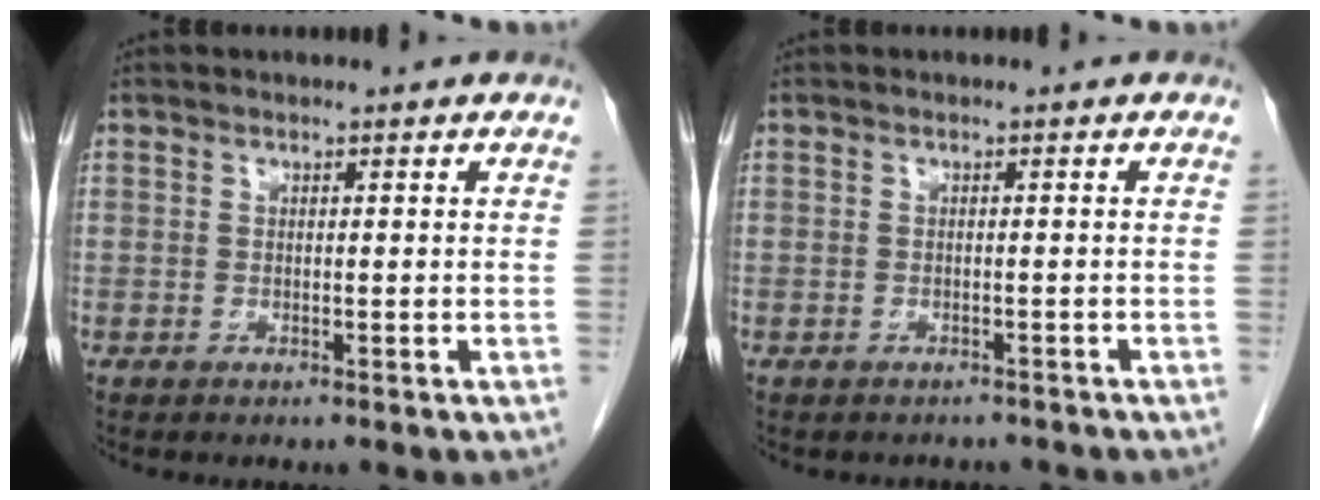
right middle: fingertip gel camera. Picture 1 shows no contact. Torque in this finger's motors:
{"motor_torque": [0.05, -0.05, 0.00, 0.00]}